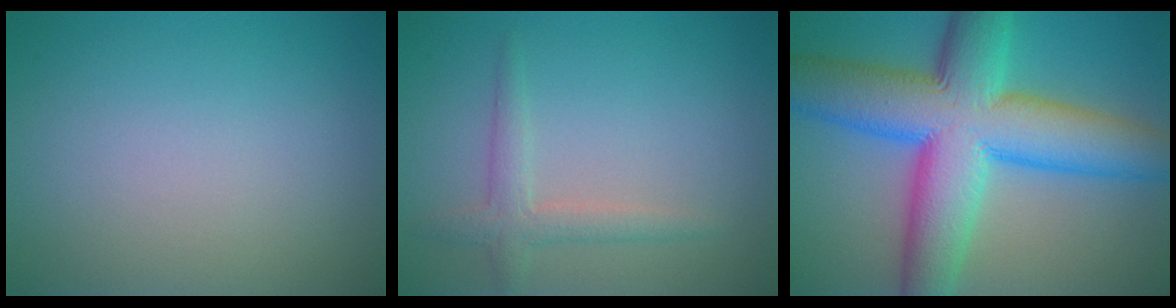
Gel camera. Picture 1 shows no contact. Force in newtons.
{"total": 2.3, "press": 2.3, "slide": 0.1}
{"total": 13.4, "press": 13.4, "slide": 0.1}